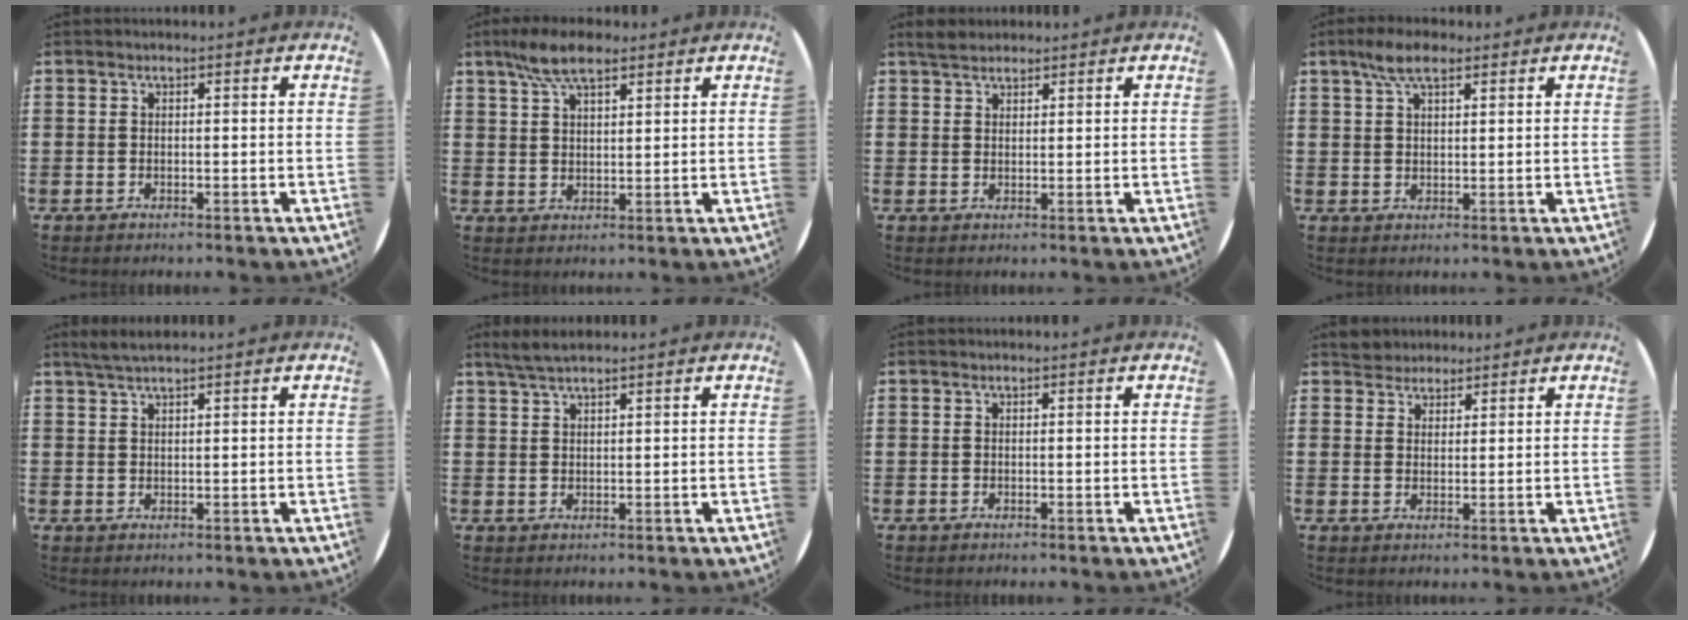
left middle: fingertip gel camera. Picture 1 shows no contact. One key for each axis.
{"total": 6.7, "fx": 4.9, "fy": 2.3, "fz": 3.9, "tx": -0.089, "ty": -0.001, "tz": 0.091}
{"total": 2.3, "fx": 2.1, "fy": 0.8, "fz": 0.2, "tx": 0.000, "ty": 0.002, "tz": 0.041}
{"total": 5.1, "fx": 3.3, "fy": 2.0, "fz": 3.3, "tx": -0.064, "ty": 0.004, "tz": 0.058}
{"total": 2.1, "fx": 1.8, "fy": 0.0, "fz": 1.1, "tx": -0.024, "ty": 0.002, "tz": 0.033}
{"total": 2.5, "fx": 2.1, "fy": 0.2, "fz": 1.3, "tx": -0.029, "ty": 0.003, "tz": 0.038}
{"total": 0.0}
{"total": 2.9, "fx": 2.8, "fy": 1.0, "fz": -0.2, "tx": 0.004, "ty": -0.002, "tz": 0.053}